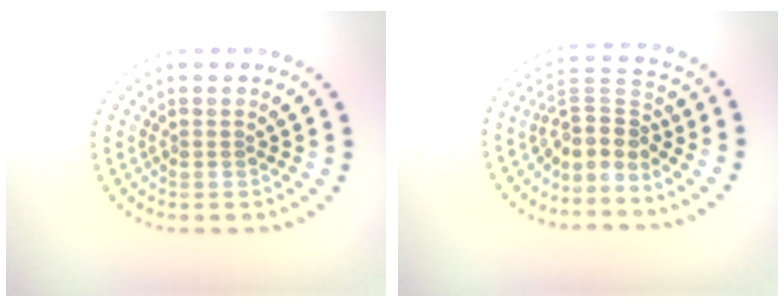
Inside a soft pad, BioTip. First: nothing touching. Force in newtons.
{"total": 3.4, "press": 2.4, "slide": 2.4}